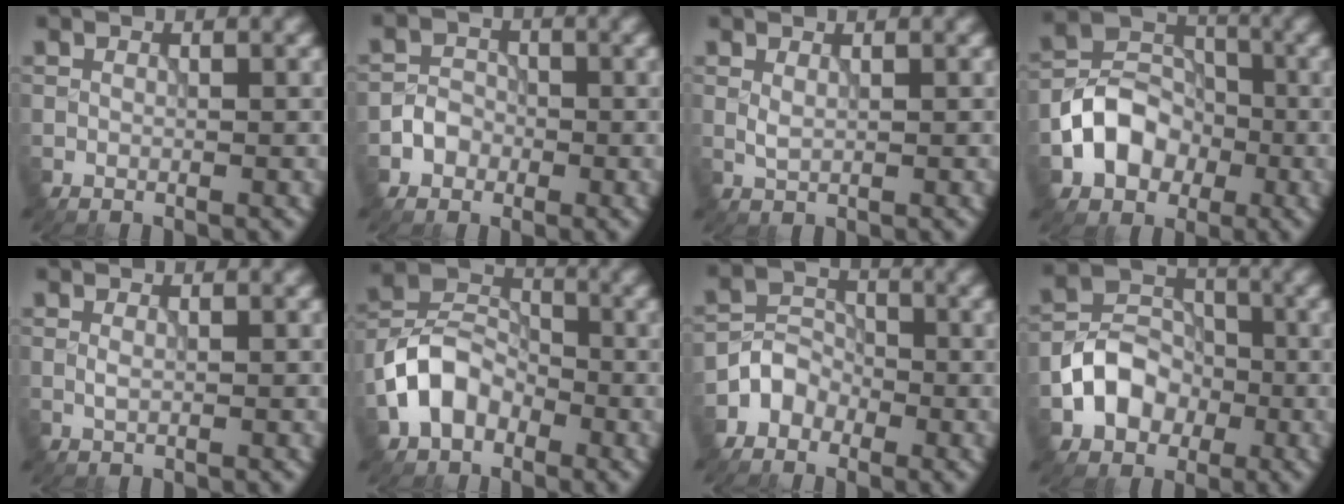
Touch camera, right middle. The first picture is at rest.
{"total": 2.0, "force": [-1.0, 1.7, 0.5], "torque": [-0.001, 0.007, -0.021]}
{"total": 0.9, "force": [0.3, 0.4, 0.7], "torque": [-0.021, -0.003, 0.008]}
{"total": 5.9, "force": [-2.3, 4.6, 2.9], "torque": [-0.048, 0.005, -0.047]}
{"total": 0.7, "force": [0.0, 0.3, 0.6], "torque": [-0.016, -0.002, 0.000]}
{"total": 6.1, "force": [-2.7, 4.4, 3.4], "torque": [-0.068, 0.008, -0.061]}
{"total": 2.7, "force": [-1.8, 2.0, 0.5], "torque": [-0.002, 0.011, -0.040]}
{"total": 5.3, "force": [-2.0, 4.2, 2.6], "torque": [-0.041, 0.004, -0.041]}